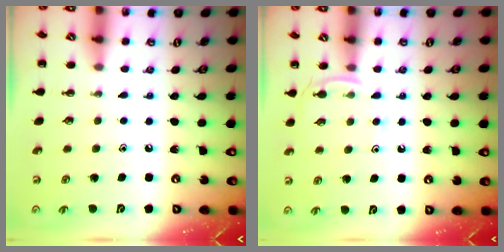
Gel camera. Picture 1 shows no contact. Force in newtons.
{"total": 4.5, "press": 4.3, "slide": 1.3}